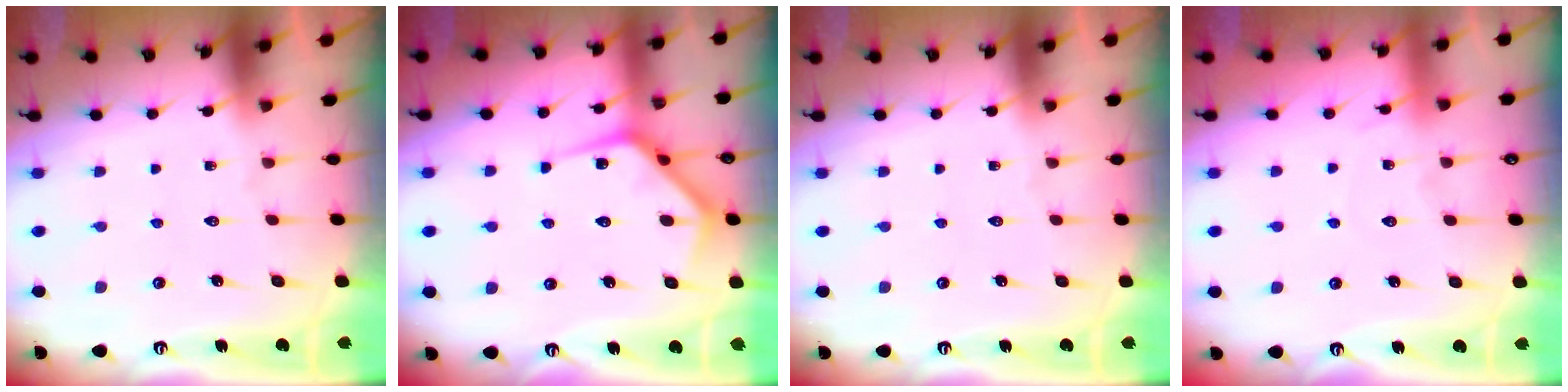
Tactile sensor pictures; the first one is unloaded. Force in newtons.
{"total": 9.8, "press": 9.8, "slide": 0.5}
{"total": 0.0}
{"total": 4.3, "press": 4.3, "slide": 0.5}